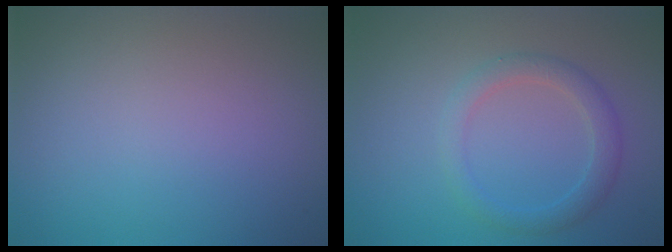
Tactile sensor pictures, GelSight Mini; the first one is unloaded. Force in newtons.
{"total": 2.5, "press": 2.5, "slide": 0.1}